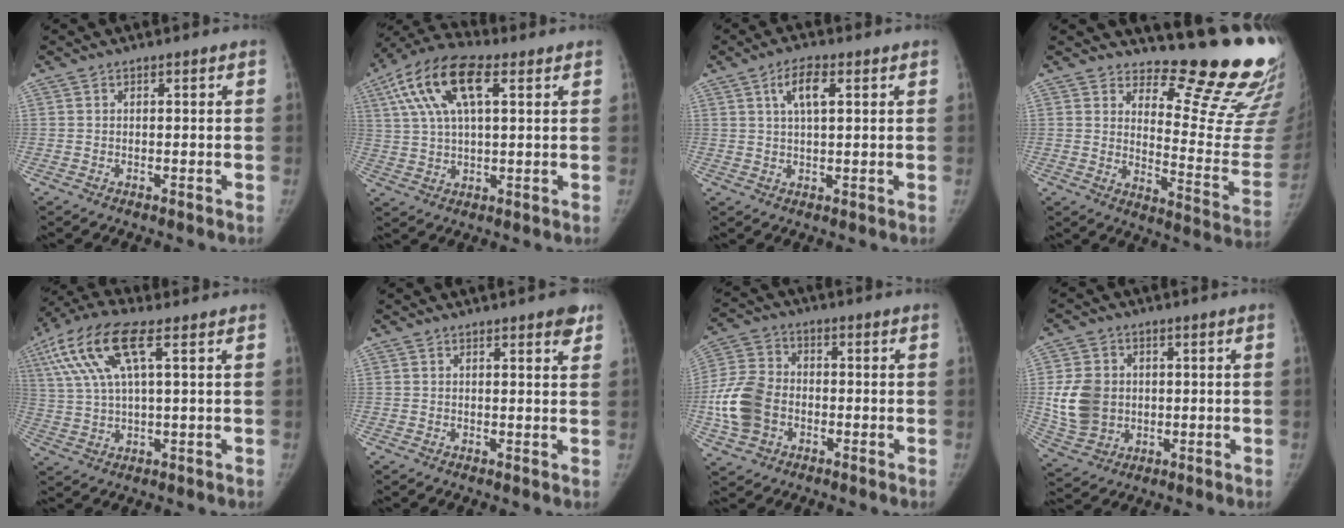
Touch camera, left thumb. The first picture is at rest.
{"total": 15.2, "force": [5.9, 6.8, 12.3], "torque": [-0.241, 0.021, 0.102]}
{"total": 5.5, "force": [2.2, 2.1, 4.6], "torque": [-0.085, 0.003, 0.040]}
{"total": 18.6, "force": [16.4, 3.7, 7.8], "torque": [-0.053, -0.198, 0.204]}
{"total": 13.8, "force": [5.6, 4.4, 11.8], "torque": [-0.268, 0.013, 0.103]}
{"total": 3.2, "force": [2.1, 0.8, 2.3], "torque": [-0.020, -0.008, 0.022]}
{"total": 11.7, "force": [-2.6, 9.0, 7.0], "torque": [-0.135, 0.018, -0.054]}
{"total": 10.5, "force": [0.4, 8.8, 5.8], "torque": [-0.089, -0.001, 0.020]}